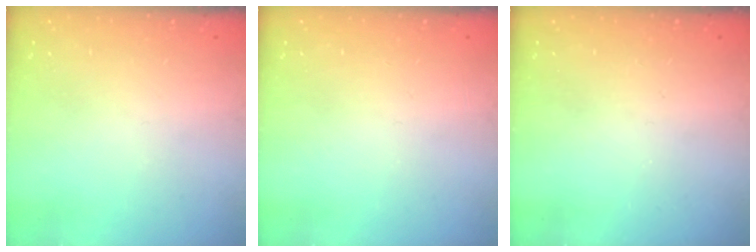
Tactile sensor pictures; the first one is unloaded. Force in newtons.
{"total": 0.0}
{"total": 0.0}